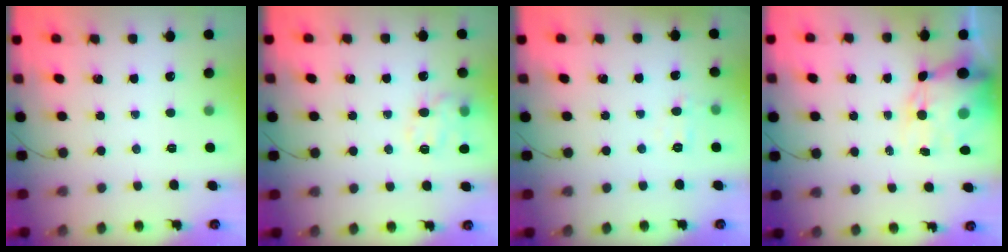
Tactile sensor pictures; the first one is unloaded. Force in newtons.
{"total": 12.0, "press": 11.9, "slide": 1.6}
{"total": 3.8, "press": 3.6, "slide": 1.3}
{"total": 12.5, "press": 12.1, "slide": 3.3}